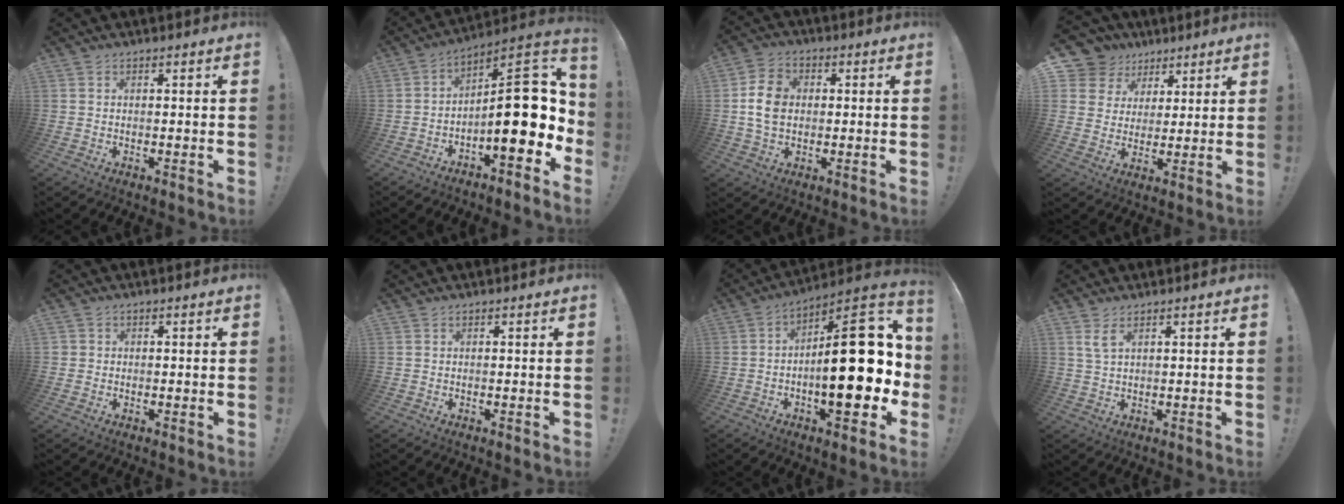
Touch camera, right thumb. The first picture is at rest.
{"total": 19.4, "force": [-2.0, 7.2, 17.9], "torque": [-0.255, 0.013, -0.023]}
{"total": 9.6, "force": [0.1, 7.3, 6.3], "torque": [-0.115, 0.012, 0.005]}
{"total": 10.4, "force": [5.6, 8.5, 2.3], "torque": [-0.042, -0.040, 0.116]}
{"total": 1.0, "force": [0.2, 0.9, 0.2], "torque": [-0.007, 0.002, 0.006]}
{"total": 0.0}
{"total": 26.6, "force": [-2.5, 10.9, 24.1], "torque": [-0.342, 0.018, -0.031]}
{"total": 3.6, "force": [1.9, 1.1, 2.8], "torque": [-0.056, -0.003, 0.036]}